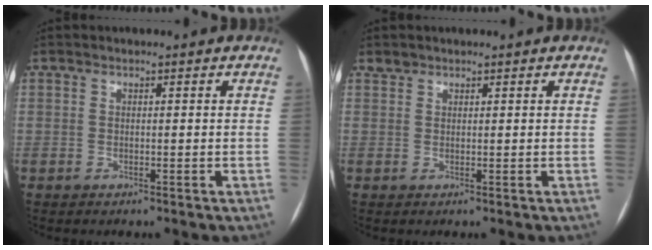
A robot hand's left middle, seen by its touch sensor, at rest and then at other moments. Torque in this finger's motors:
{"motor_torque": [-0.01, -0.01, 0.06, 0.01]}